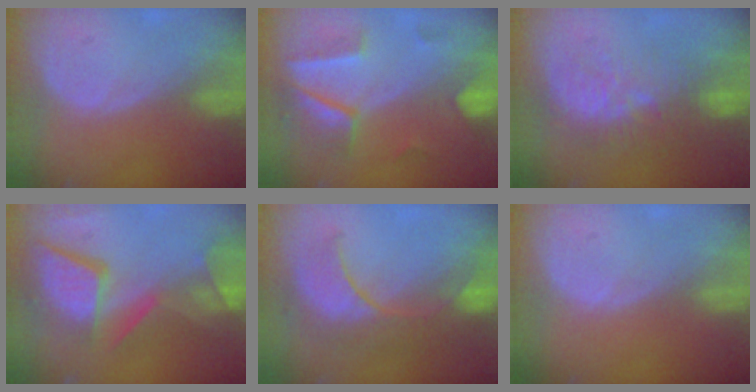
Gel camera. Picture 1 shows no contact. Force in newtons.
{"total": 6.8, "press": 6.8, "slide": 0.2}
{"total": 9.7, "press": 9.1, "slide": 3.6}
{"total": 13.3, "press": 11.0, "slide": 7.6}
{"total": 9.2, "press": 9.0, "slide": 2.3}
{"total": 0.0}